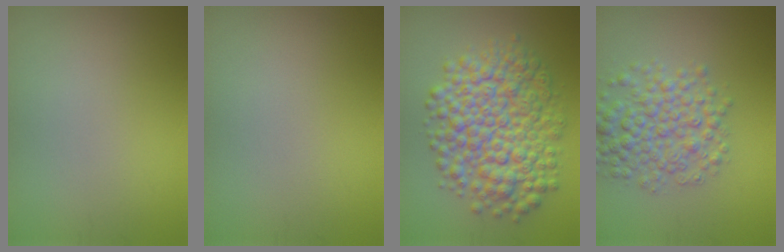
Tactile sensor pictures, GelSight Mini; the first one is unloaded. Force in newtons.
{"total": 0.0}
{"total": 9.0, "press": 9.0, "slide": 0.1}
{"total": 5.3, "press": 5.3, "slide": 0.1}